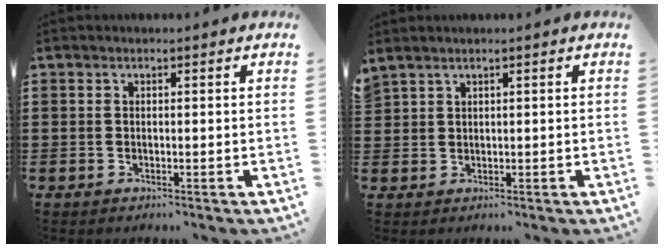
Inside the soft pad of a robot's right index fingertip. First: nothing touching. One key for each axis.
{"total": 1.0, "fx": 0.9, "fy": 0.3, "fz": 0.2, "tx": -0.007, "ty": 0.000, "tz": 0.018}